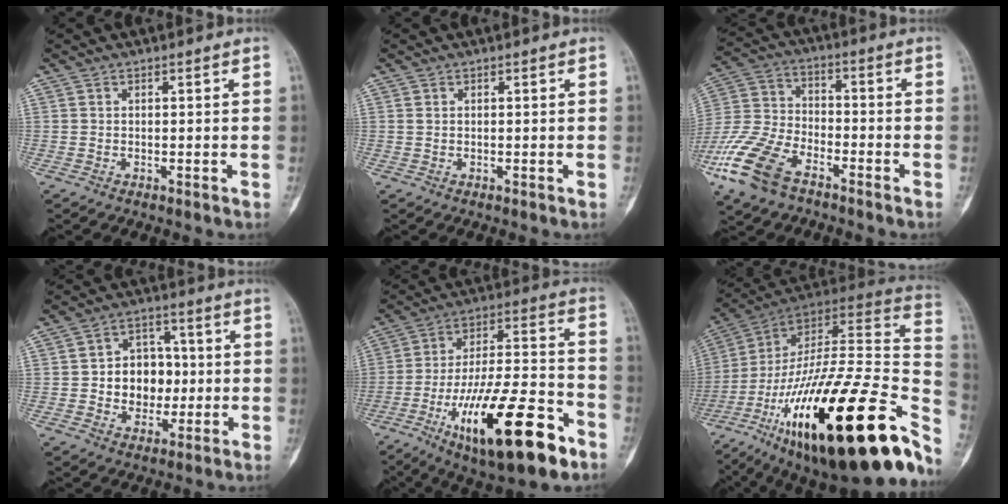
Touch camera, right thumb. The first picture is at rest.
{"total": 0.7, "force": [0.0, 0.5, 0.5], "torque": [-0.013, 0.000, 0.002]}
{"total": 15.7, "force": [-9.2, 8.1, 9.8], "torque": [-0.214, 0.028, -0.187]}
{"total": 10.0, "force": [-0.5, 8.0, 5.9], "torque": [-0.037, 0.021, -0.005]}
{"total": 25.3, "force": [-12.2, 7.9, 20.7], "torque": [-0.339, 0.058, -0.192]}
{"total": 42.4, "force": [-17.8, 12.4, 36.5], "torque": [-0.496, 0.050, -0.283]}